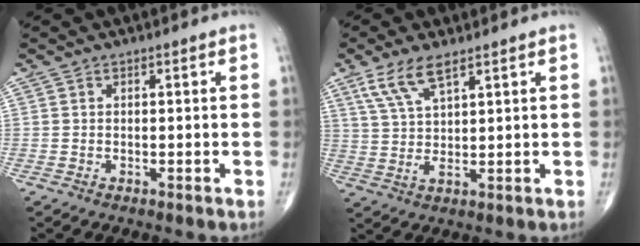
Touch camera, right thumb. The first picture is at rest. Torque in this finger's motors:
{"motor_torque": [0.08, 0.10, 0.23, -0.02, 0.28]}